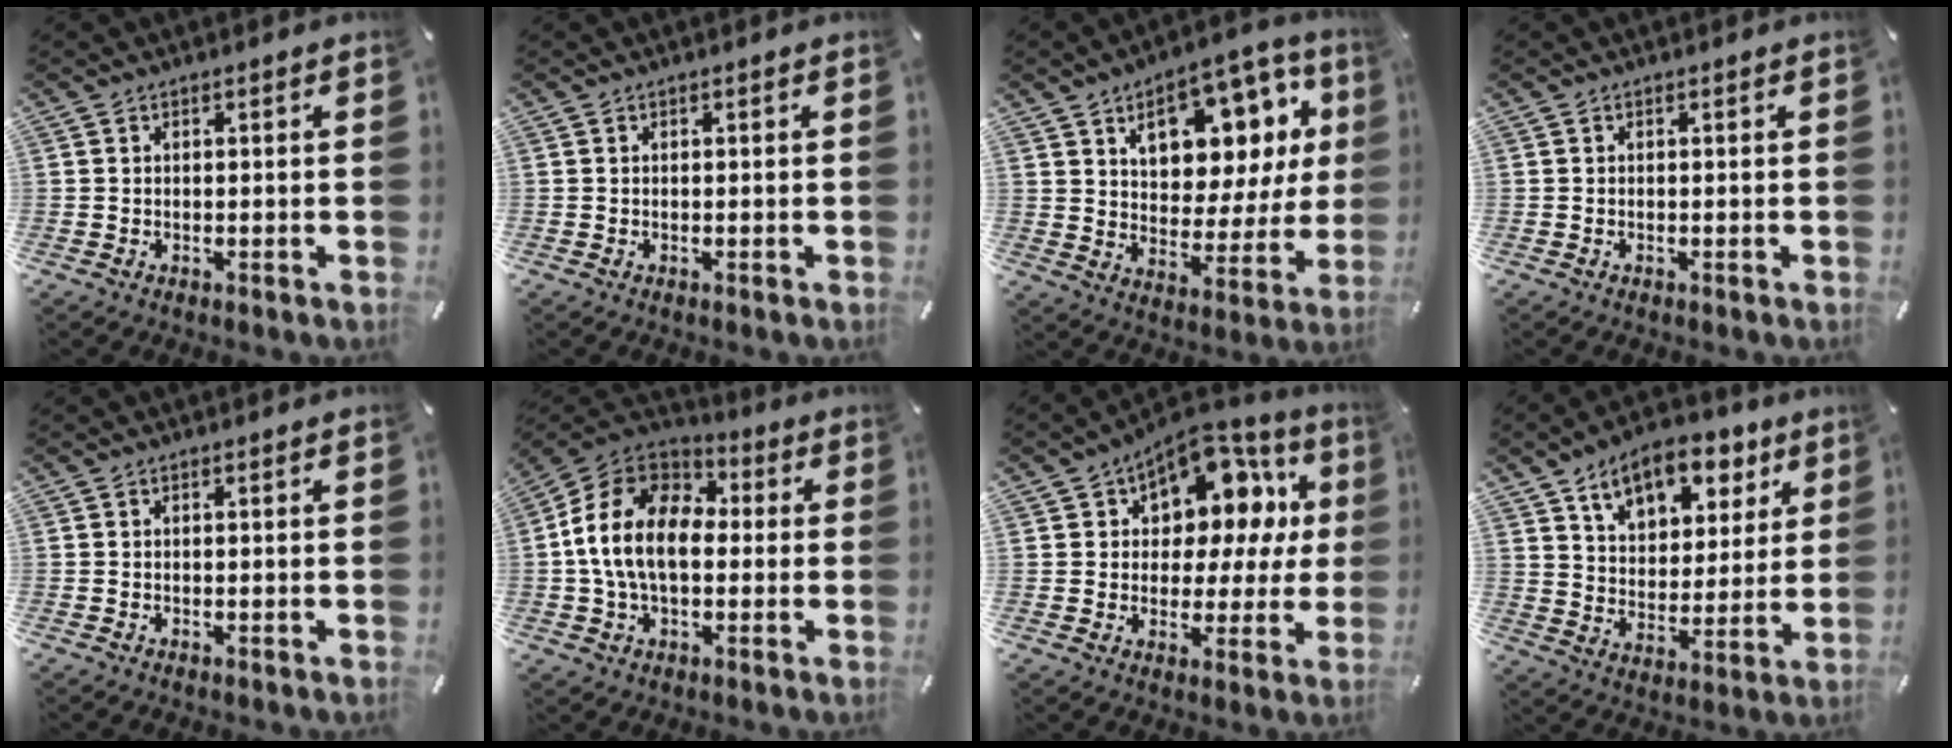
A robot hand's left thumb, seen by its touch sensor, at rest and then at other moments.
{"total": 0.0}
{"total": 15.7, "force": [8.3, 9.5, 9.3], "torque": [-0.129, -0.053, 0.139]}
{"total": 0.0}
{"total": 0.0}
{"total": 15.2, "force": [-0.7, 10.7, 10.7], "torque": [-0.240, 0.017, -0.015]}
{"total": 14.0, "force": [7.7, 8.5, 8.1], "torque": [-0.115, -0.065, 0.130]}
{"total": 12.5, "force": [8.4, 7.8, 5.0], "torque": [-0.076, -0.052, 0.149]}